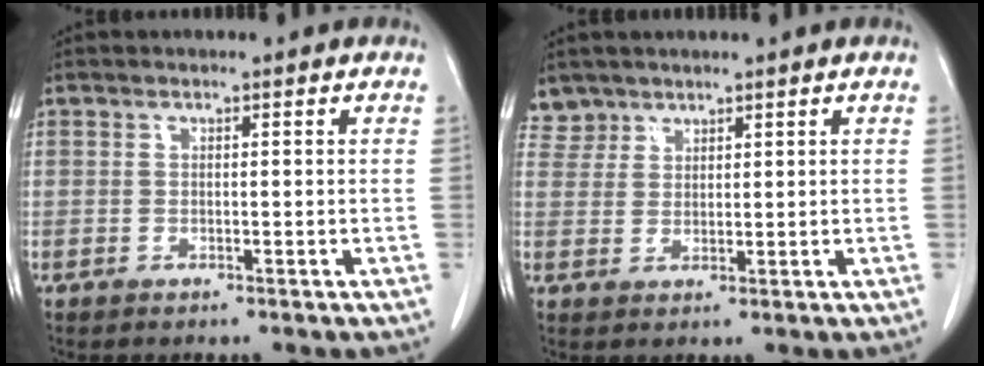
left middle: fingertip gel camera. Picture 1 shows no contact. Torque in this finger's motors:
{"motor_torque": [0.19, -0.16, -0.11, -0.04]}